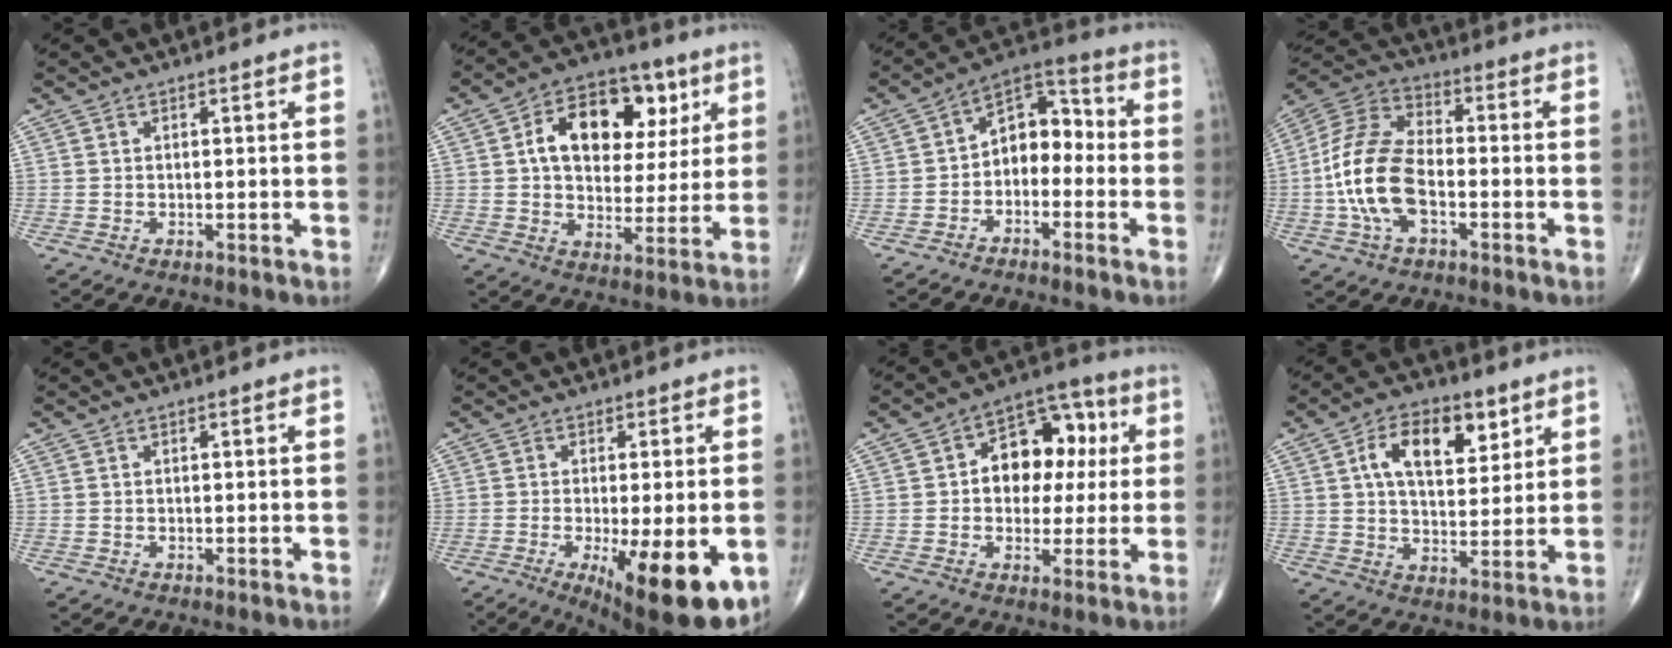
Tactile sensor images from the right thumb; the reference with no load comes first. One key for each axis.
{"total": 17.6, "fx": 5.3, "fy": 11.4, "fz": 12.3, "tx": -0.150, "ty": 0.005, "tz": 0.082}
{"total": 9.2, "fx": -1.9, "fy": 6.3, "fz": 6.4, "tx": -0.063, "ty": 0.048, "tz": -0.051}
{"total": 15.2, "fx": -3.1, "fy": 8.2, "fz": 12.4, "tx": -0.258, "ty": 0.031, "tz": -0.064}
{"total": 0.0}
{"total": 15.8, "fx": -5.3, "fy": 4.7, "fz": 14.2, "tx": -0.176, "ty": -0.021, "tz": -0.064}
{"total": 13.5, "fx": 1.9, "fy": 9.4, "fz": 9.5, "tx": -0.082, "ty": 0.024, "tz": 0.020}
{"total": 12.6, "fx": 5.0, "fy": 6.9, "fz": 9.3, "tx": -0.125, "ty": -0.013, "tz": 0.084}